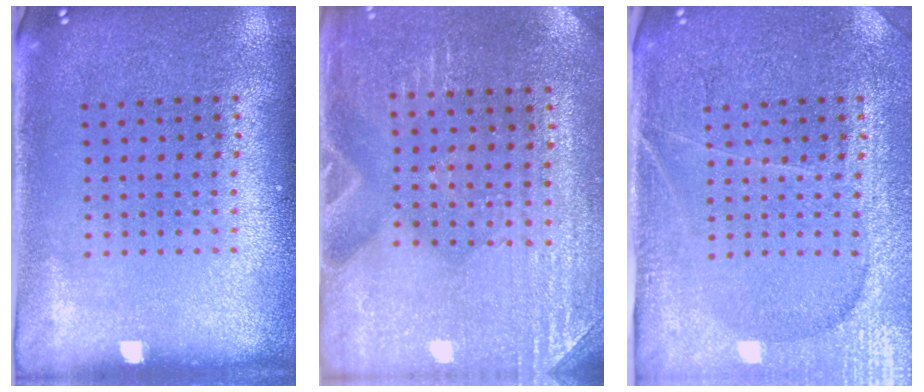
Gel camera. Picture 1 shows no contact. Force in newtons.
{"total": 3.0, "press": 2.9, "slide": 0.6}
{"total": 4.0, "press": 3.7, "slide": 1.6}